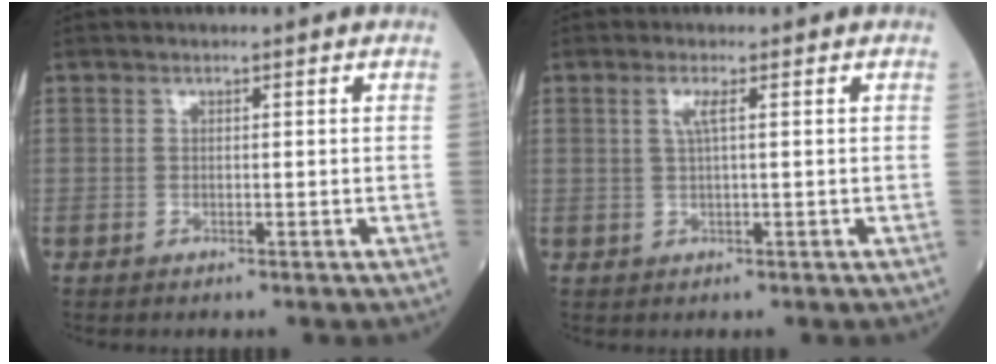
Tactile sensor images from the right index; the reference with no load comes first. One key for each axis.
{"total": 1.9, "fx": 0.6, "fy": -0.1, "fz": 1.8, "tx": -0.042, "ty": 0.003, "tz": 0.010}